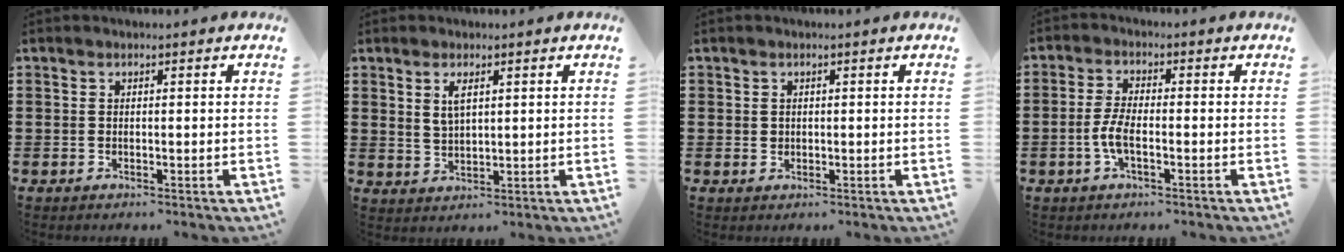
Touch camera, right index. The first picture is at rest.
{"total": 2.9, "force": [1.5, 1.3, 2.1], "torque": [-0.045, 0.004, 0.026]}
{"total": 0.9, "force": [0.3, 0.8, 0.1], "torque": [-0.004, 0.004, 0.006]}
{"total": 4.0, "force": [-1.4, 1.2, 3.5], "torque": [-0.090, -0.005, -0.034]}